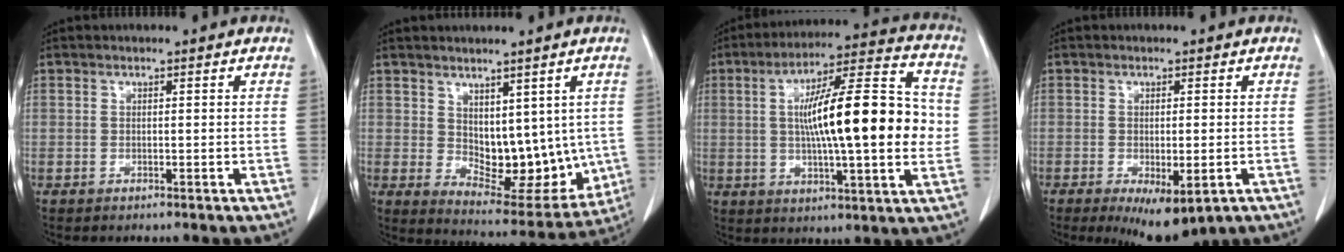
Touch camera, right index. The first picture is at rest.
{"total": 10.3, "force": [1.3, 6.1, 8.2], "torque": [-0.096, -0.011, 0.041]}
{"total": 19.9, "force": [1.0, 2.9, 19.6], "torque": [-0.311, 0.021, 0.008]}
{"total": 7.9, "force": [-4.2, 2.6, 6.1], "torque": [-0.081, -0.017, -0.054]}